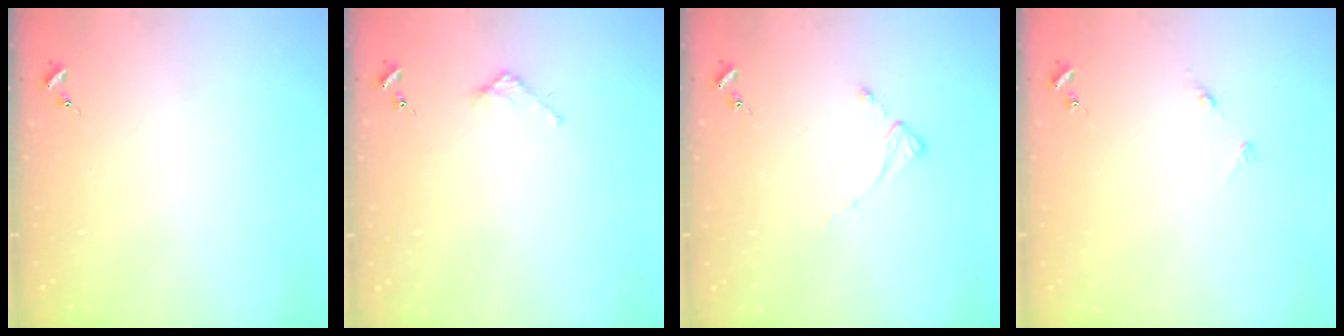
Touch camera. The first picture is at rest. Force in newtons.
{"total": 2.7, "press": 2.7, "slide": 0.2}
{"total": 2.6, "press": 2.6, "slide": 0.2}
{"total": 5.1, "press": 5.1, "slide": 0.6}